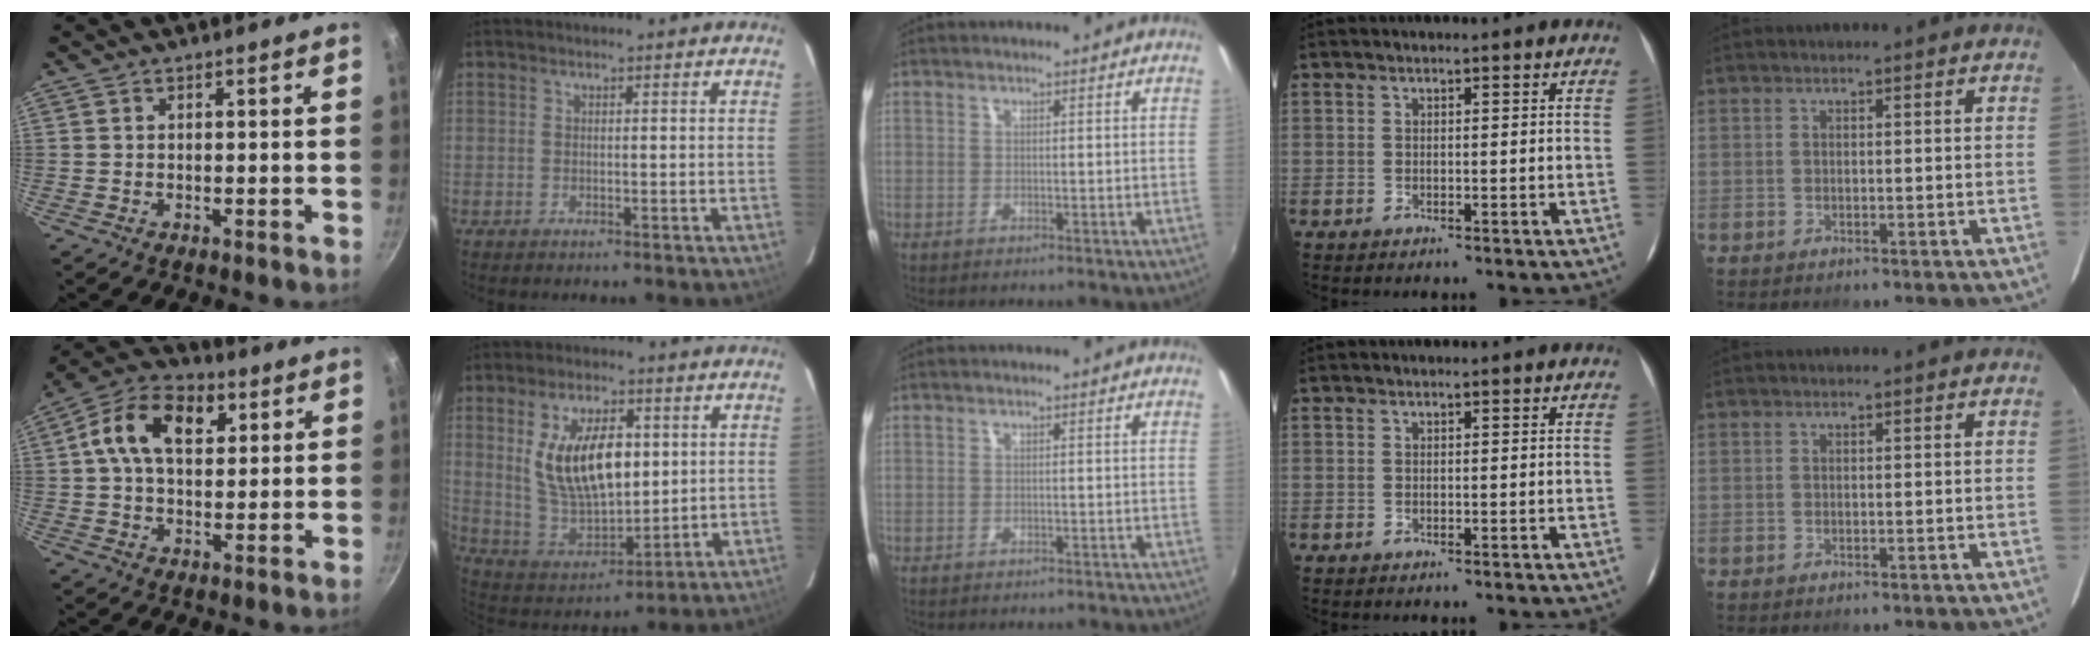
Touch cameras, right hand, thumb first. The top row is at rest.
{"thumb": {"total": 13.6, "force": [4.0, 8.7, 9.6], "torque": [-0.146, 0.010, 0.051]}, "index": {"total": 15.9, "force": [3.6, 8.1, 13.2], "torque": [-0.249, 0.000, 0.083]}, "middle": {"total": 7.0, "force": [-6.5, 1.5, 2.3], "torque": [-0.056, -0.011, -0.083]}}